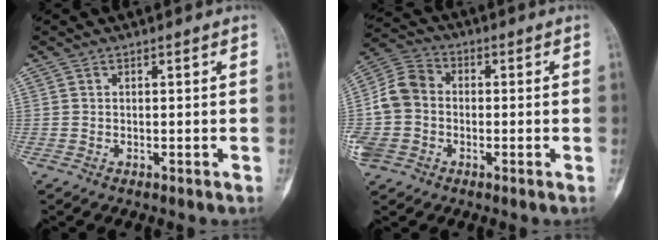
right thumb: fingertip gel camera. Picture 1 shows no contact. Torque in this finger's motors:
{"motor_torque": [-0.55, 1.07, 0.92, 0.09, 0.23]}